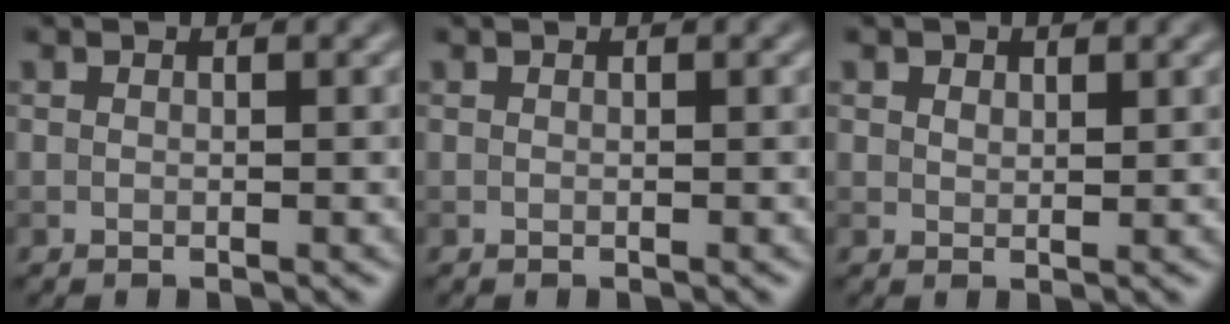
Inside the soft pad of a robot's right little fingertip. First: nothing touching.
{"total": 0.0}
{"total": 1.2, "force": [0.8, 0.7, 0.5], "torque": [-0.007, 0.000, 0.015]}